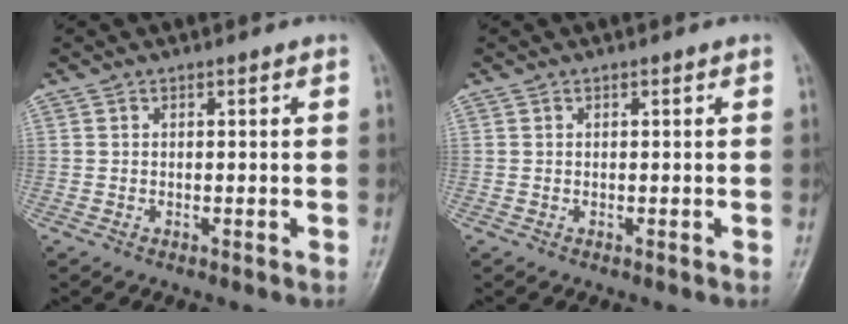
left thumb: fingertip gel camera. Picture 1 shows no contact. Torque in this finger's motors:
{"motor_torque": [-0.29, -0.25, -0.04, 0.08, -0.02]}